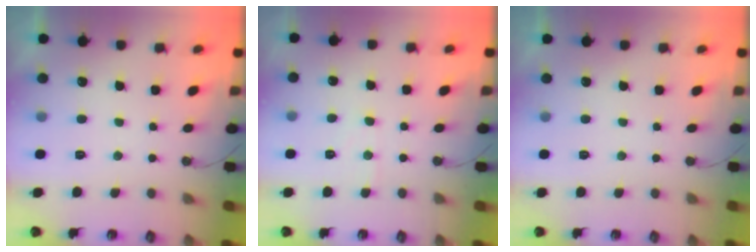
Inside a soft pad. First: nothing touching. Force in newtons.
{"total": 4.7, "press": 4.6, "slide": 0.7}
{"total": 0.0}